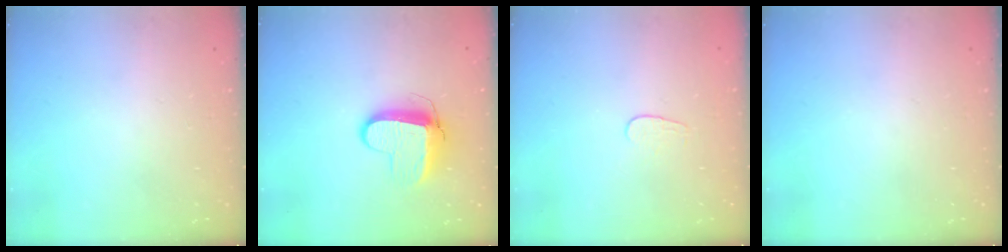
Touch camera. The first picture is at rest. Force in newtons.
{"total": 8.9, "press": 8.8, "slide": 1.0}
{"total": 4.0, "press": 4.0, "slide": 0.3}
{"total": 0.0}